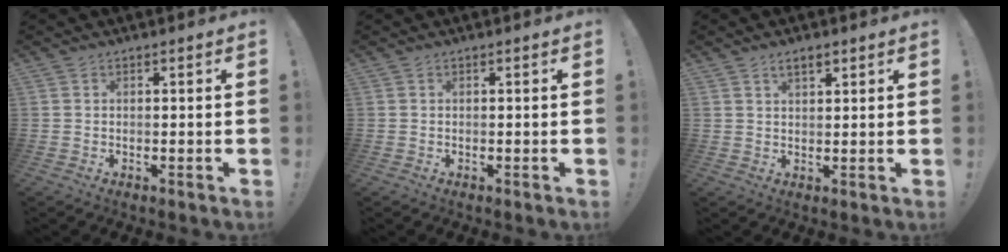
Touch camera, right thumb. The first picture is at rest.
{"total": 0.0}
{"total": 3.3, "force": [2.0, 1.5, 2.1], "torque": [-0.034, -0.005, 0.034]}